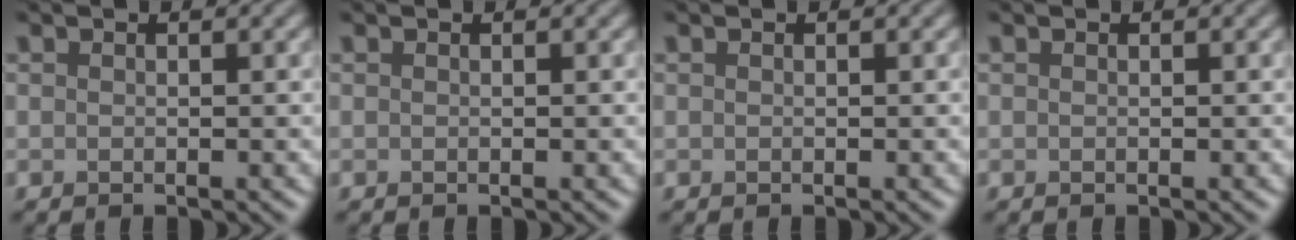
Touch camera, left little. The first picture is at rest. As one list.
[{"total": 0.0}, {"total": 0.0}, {"total": 0.0}]